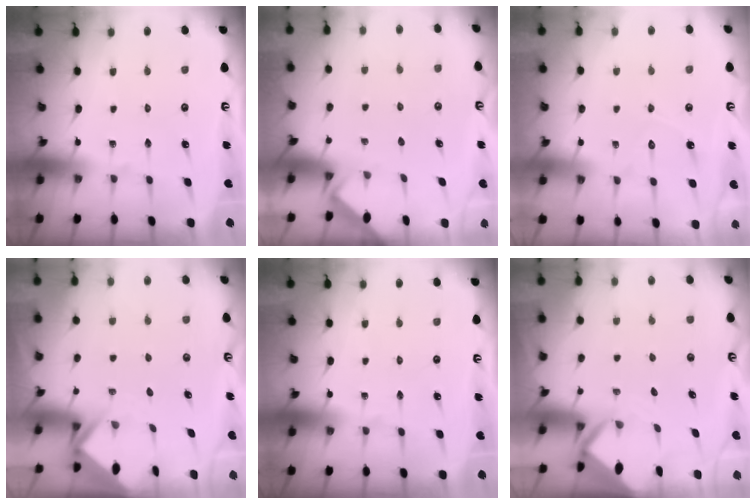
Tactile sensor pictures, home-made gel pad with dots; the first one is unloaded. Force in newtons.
{"total": 1.7, "press": 1.7, "slide": 0.2}
{"total": 7.3, "press": 7.3, "slide": 0.5}
{"total": 3.0, "press": 3.0, "slide": 0.2}
{"total": 0.0}
{"total": 3.0, "press": 3.0, "slide": 0.1}